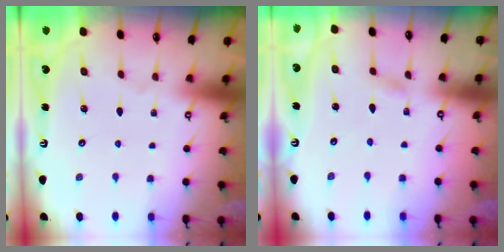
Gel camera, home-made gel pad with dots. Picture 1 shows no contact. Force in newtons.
{"total": 1.1, "press": 1.1, "slide": 0.1}